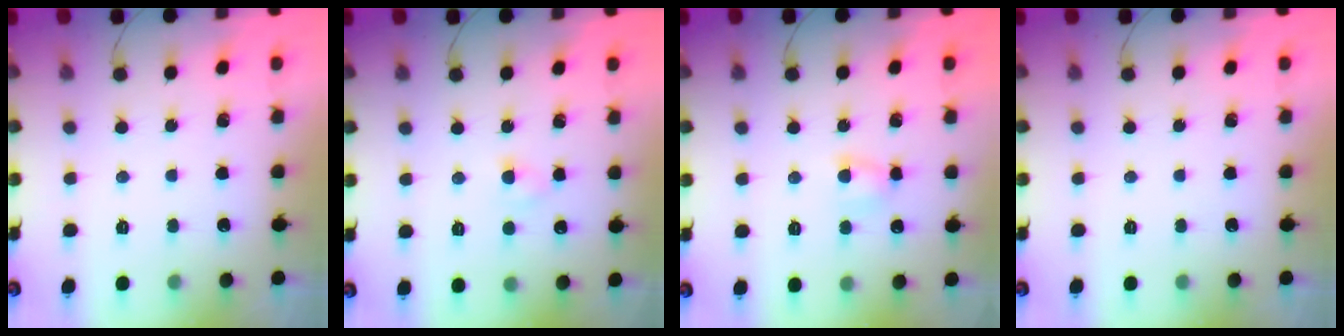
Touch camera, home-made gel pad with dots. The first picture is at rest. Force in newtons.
{"total": 2.3, "press": 2.1, "slide": 1.0}
{"total": 4.5, "press": 4.4, "slide": 0.8}
{"total": 0.0}